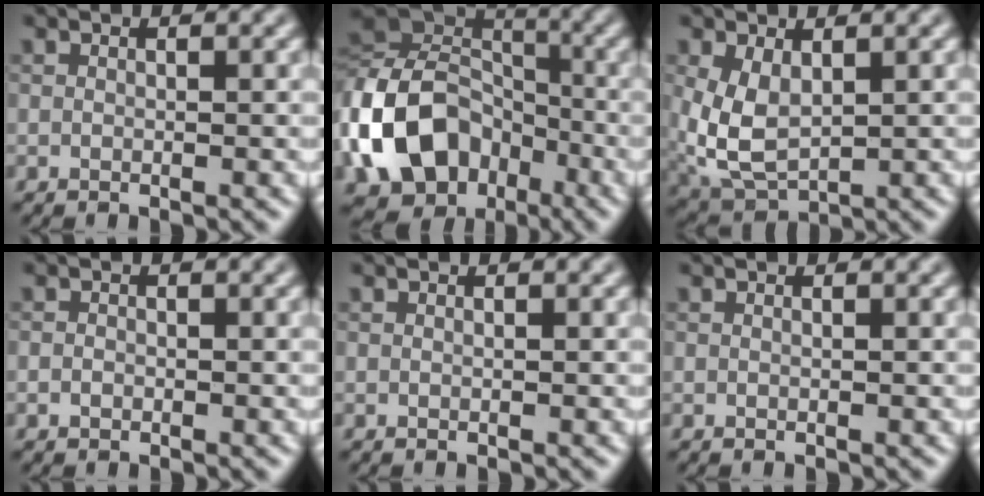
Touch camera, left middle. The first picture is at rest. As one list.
[{"total": 13.0, "force": [-4.4, 9.8, 7.3], "torque": [-0.165, -0.004, -0.092]}, {"total": 5.1, "force": [0.6, 3.2, 4.0], "torque": [-0.103, -0.009, 0.019]}, {"total": 0.6, "force": [-0.3, 0.5, 0.2], "torque": [-0.002, -0.002, -0.006]}, {"total": 0.0}, {"total": 0.0}]